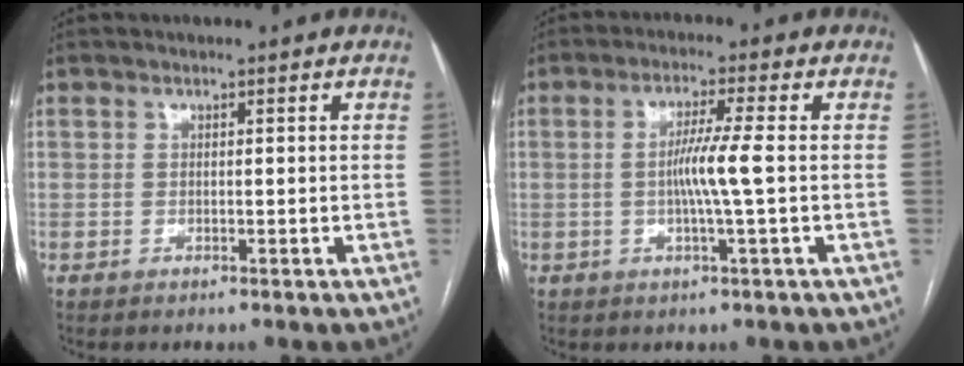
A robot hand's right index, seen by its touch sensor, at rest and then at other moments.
{"total": 5.5, "force": [-0.4, -0.9, 5.4], "torque": [-0.103, 0.000, -0.008]}